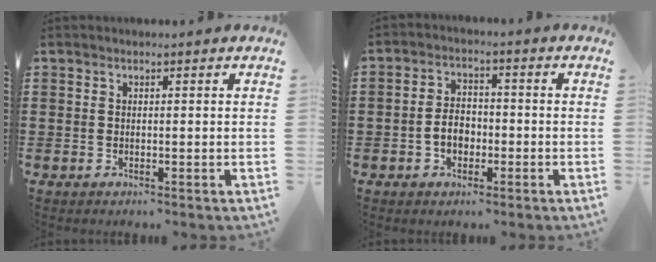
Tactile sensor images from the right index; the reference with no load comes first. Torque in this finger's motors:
{"motor_torque": [1.29, 0.85, 0.14, 0.09]}